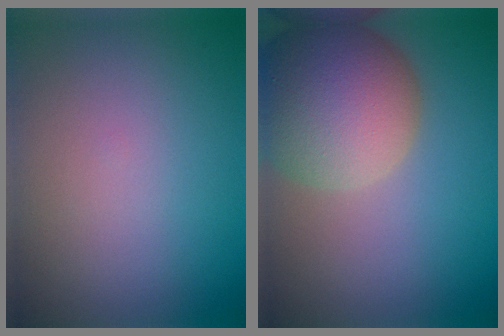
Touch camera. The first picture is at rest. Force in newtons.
{"total": 10.6, "press": 10.5, "slide": 0.8}